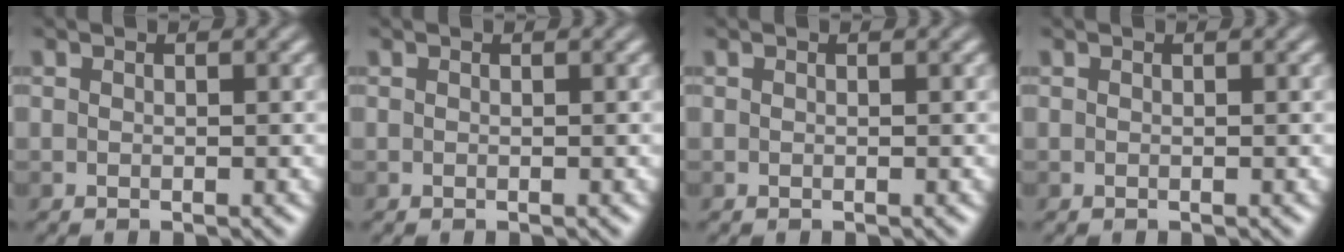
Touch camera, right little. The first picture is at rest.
{"total": 0.0}
{"total": 0.0}
{"total": 0.0}